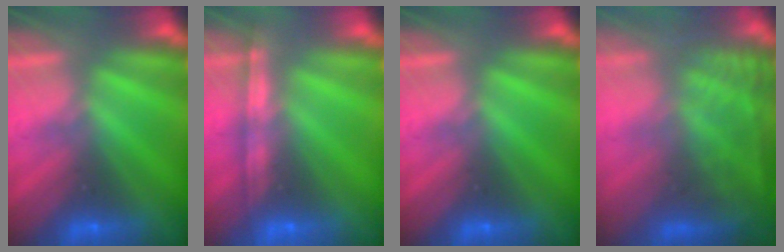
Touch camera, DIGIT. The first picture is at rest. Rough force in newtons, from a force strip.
{"total": 1.1}
{"total": 0.0}
{"total": 8.1}